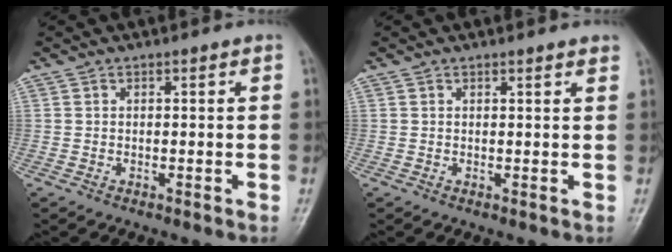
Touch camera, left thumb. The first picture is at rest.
{"total": 2.1, "force": [1.8, 0.4, 1.0], "torque": [-0.005, -0.002, 0.019]}